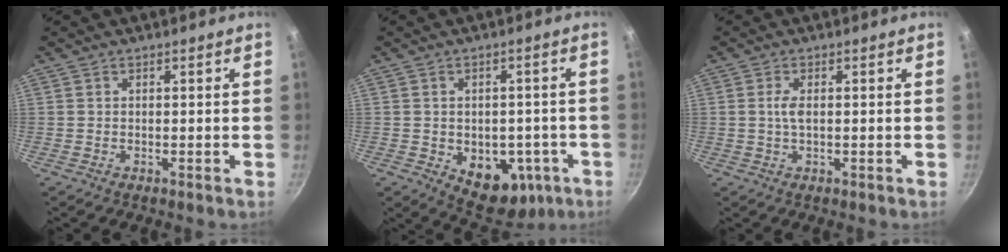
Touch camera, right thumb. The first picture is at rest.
{"total": 12.2, "force": [-3.7, 8.4, 8.0], "torque": [-0.061, 0.004, -0.031]}
{"total": 2.4, "force": [0.2, 1.0, 2.2], "torque": [-0.050, 0.002, 0.002]}